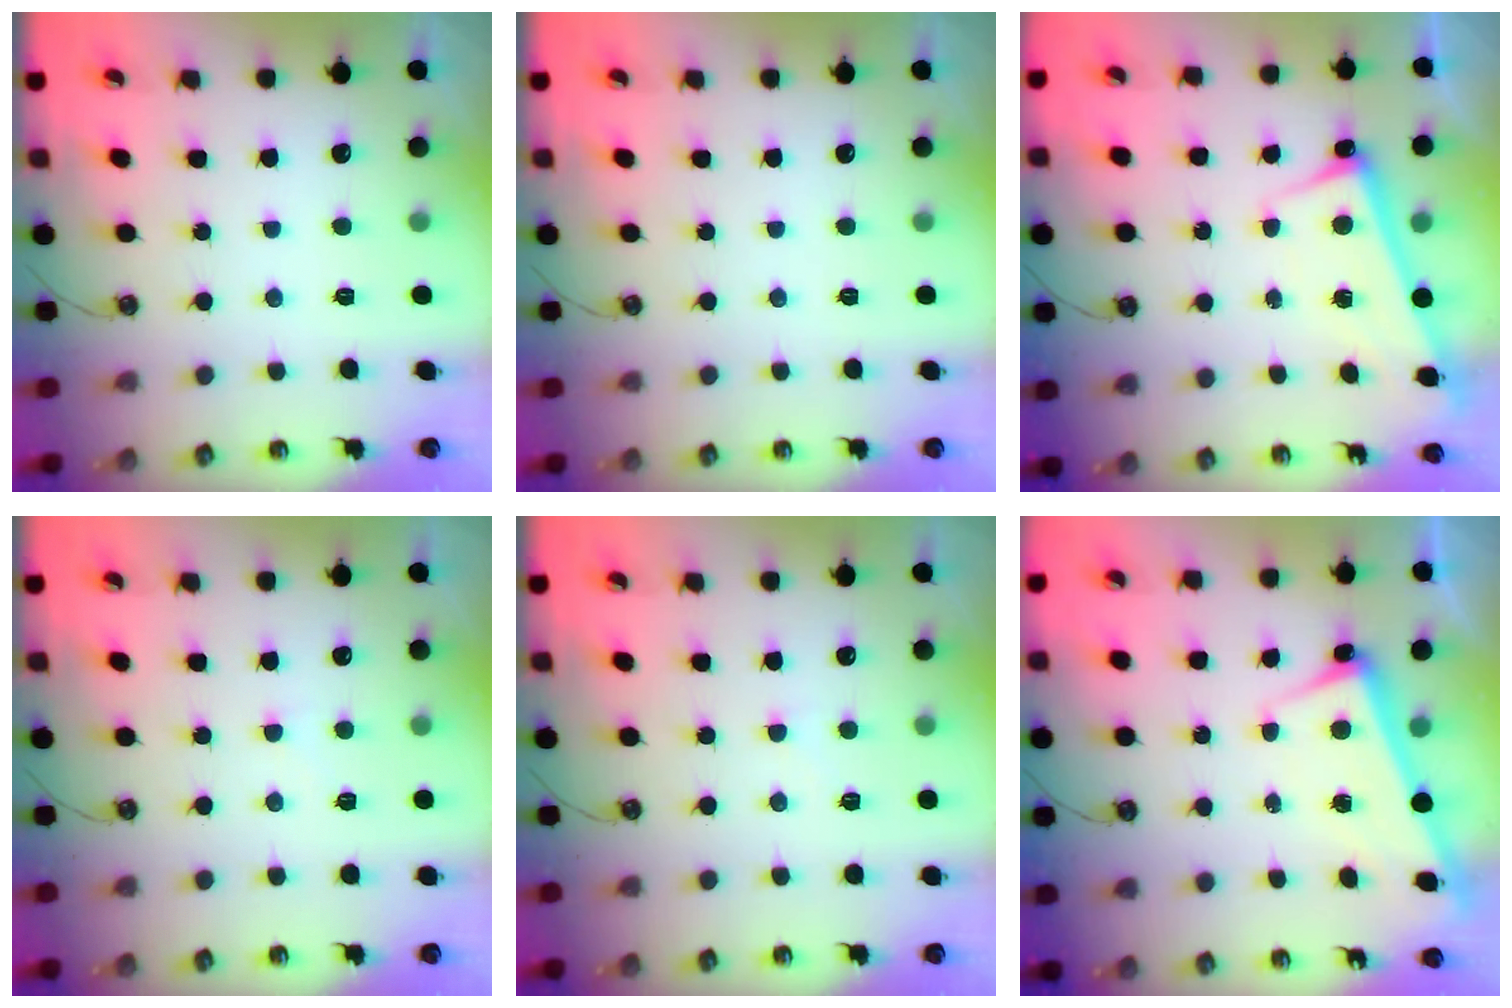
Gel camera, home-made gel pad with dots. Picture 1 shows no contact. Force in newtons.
{"total": 0.0}
{"total": 2.8, "press": 2.7, "slide": 0.5}
{"total": 2.9, "press": 2.8, "slide": 0.5}
{"total": 2.9, "press": 2.8, "slide": 0.5}
{"total": 2.7, "press": 2.7, "slide": 0.6}